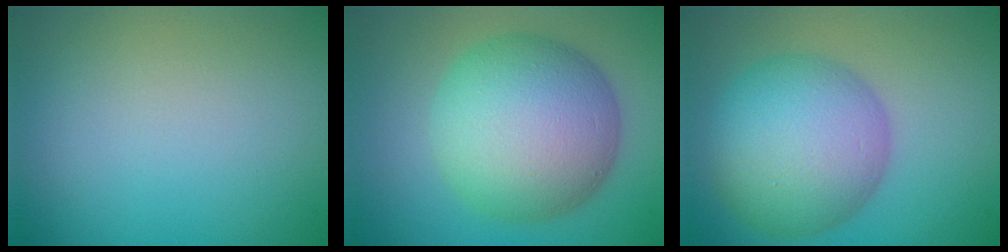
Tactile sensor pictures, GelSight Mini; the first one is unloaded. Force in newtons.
{"total": 11.8, "press": 11.8, "slide": 0.2}
{"total": 9.8, "press": 9.8, "slide": 0.3}